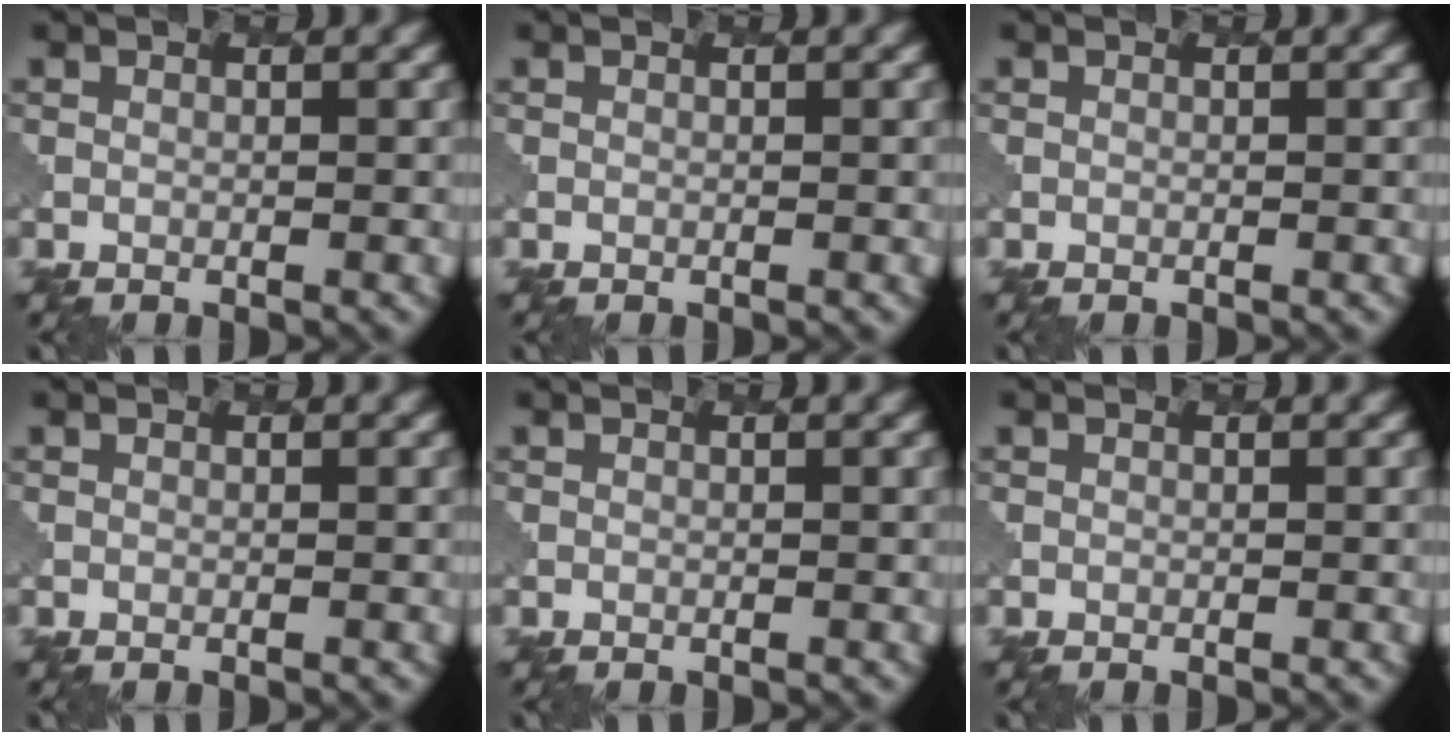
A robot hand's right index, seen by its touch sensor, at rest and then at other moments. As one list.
[{"total": 0.0}, {"total": 0.0}, {"total": 0.0}, {"total": 0.0}, {"total": 0.0}]